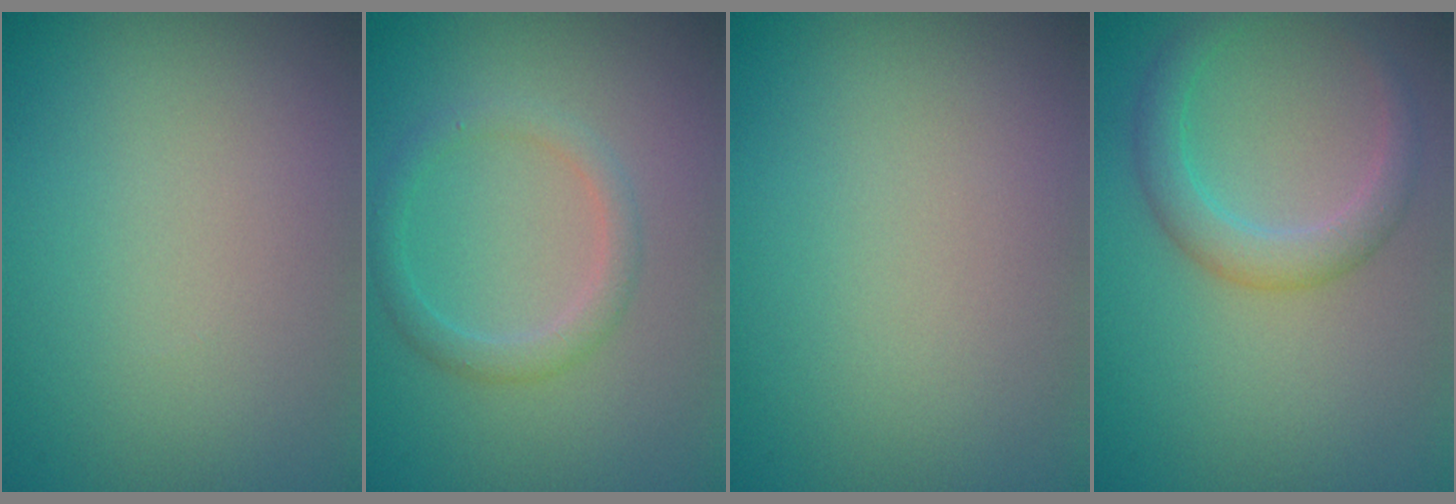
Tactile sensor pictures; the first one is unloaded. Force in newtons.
{"total": 2.0, "press": 2.0, "slide": 0.1}
{"total": 0.0}
{"total": 3.0, "press": 3.0, "slide": 0.1}